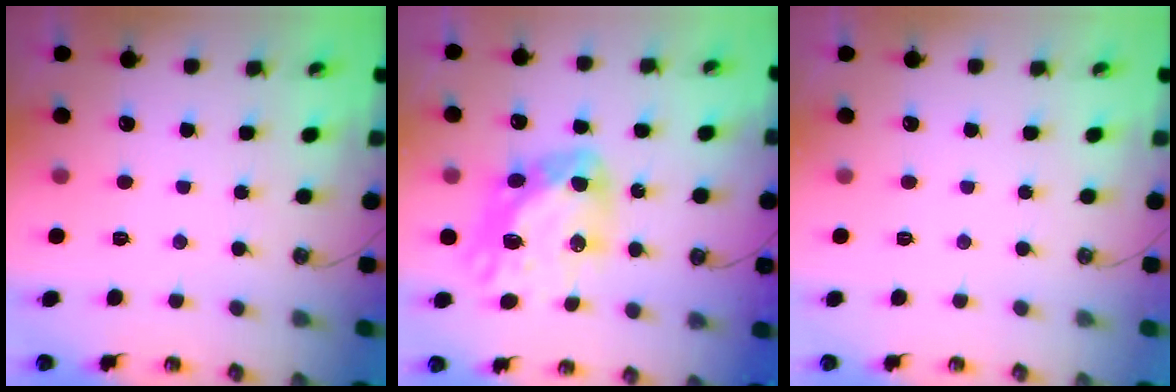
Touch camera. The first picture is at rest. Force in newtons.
{"total": 14.7, "press": 14.6, "slide": 2.0}
{"total": 0.0}